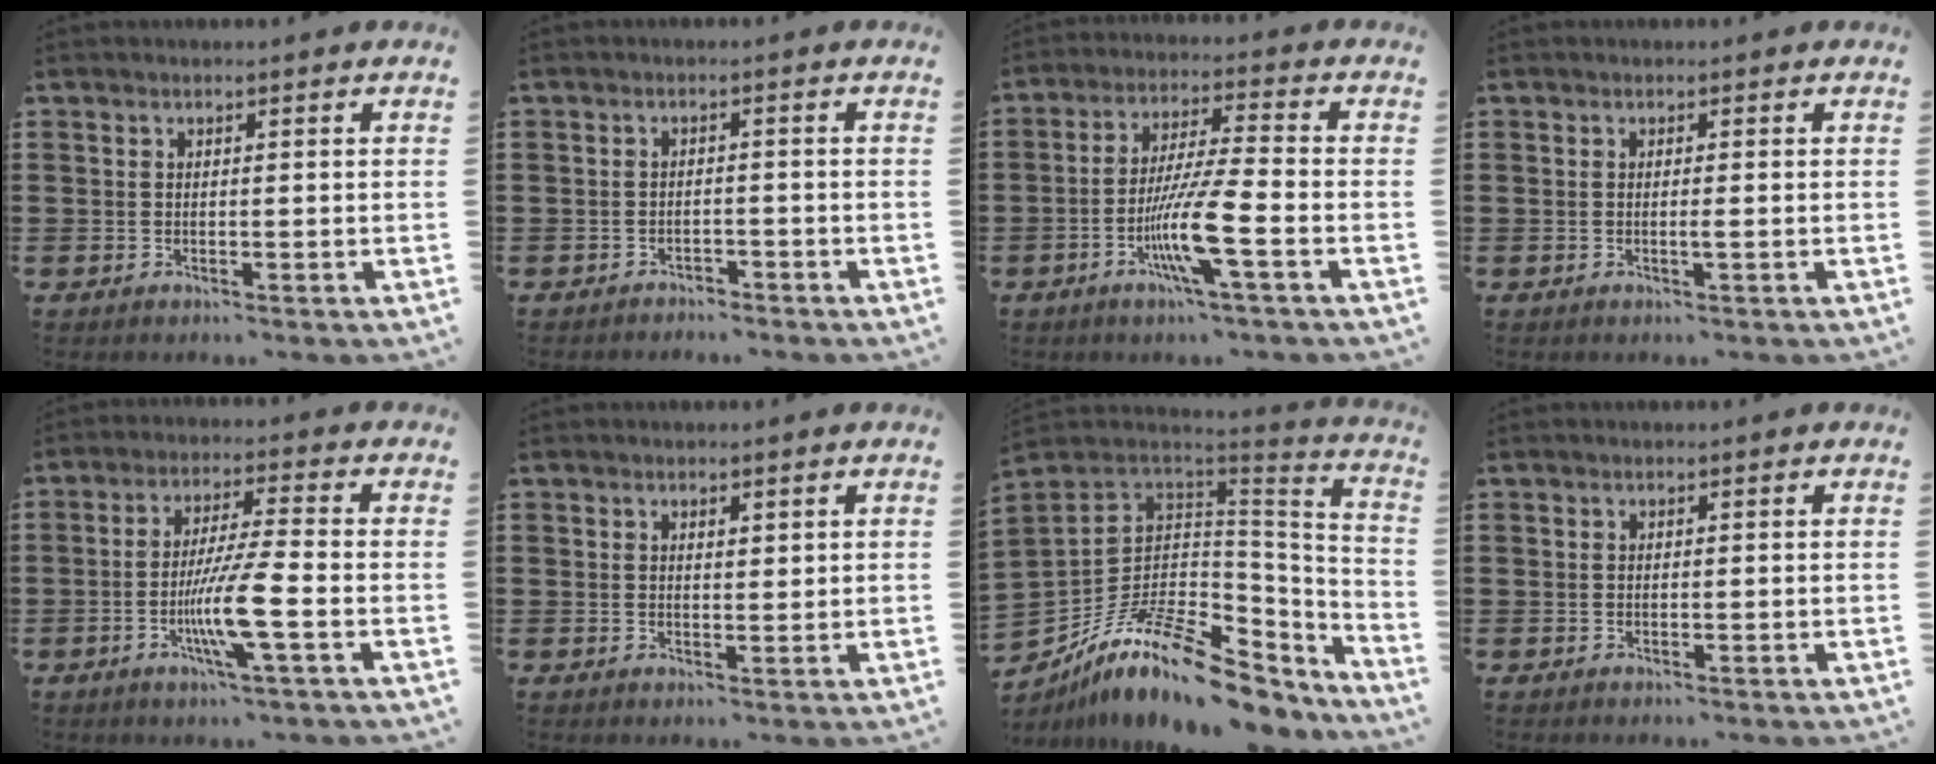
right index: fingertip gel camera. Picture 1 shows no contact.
{"total": 1.7, "force": [-1.7, 0.3, -0.1], "torque": [-0.005, 0.002, -0.038]}
{"total": 9.8, "force": [-3.9, 0.4, 9.0], "torque": [-0.181, -0.013, -0.078]}
{"total": 0.9, "force": [-0.2, -0.2, 0.9], "torque": [-0.016, -0.006, -0.003]}
{"total": 9.0, "force": [-3.1, 0.0, 8.4], "torque": [-0.158, -0.015, -0.059]}
{"total": 0.9, "force": [0.6, 0.4, 0.6], "torque": [-0.012, 0.004, 0.011]}
{"total": 15.9, "force": [-8.9, 6.8, 11.3], "torque": [-0.234, 0.027, -0.155]}
{"total": 0.0}